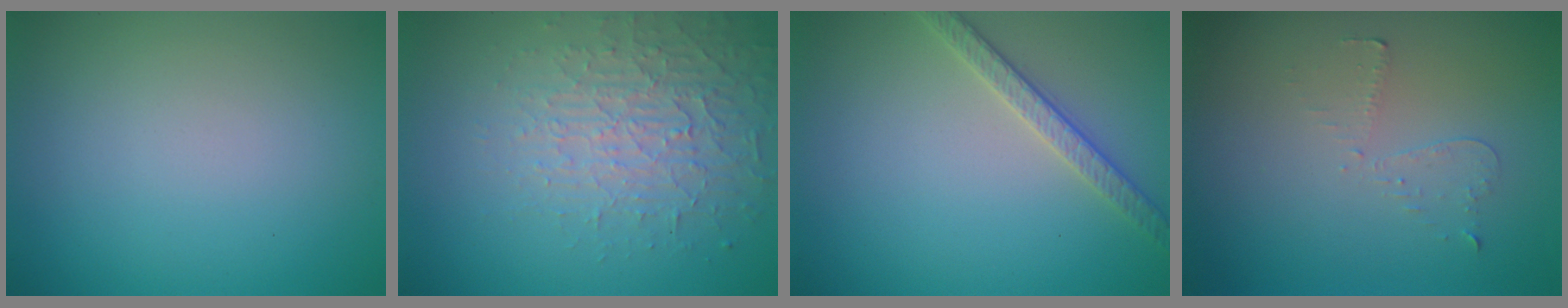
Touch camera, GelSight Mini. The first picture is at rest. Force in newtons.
{"total": 3.7, "press": 3.4, "slide": 1.3}
{"total": 2.7, "press": 2.6, "slide": 0.6}
{"total": 0.9, "press": 0.8, "slide": 0.4}